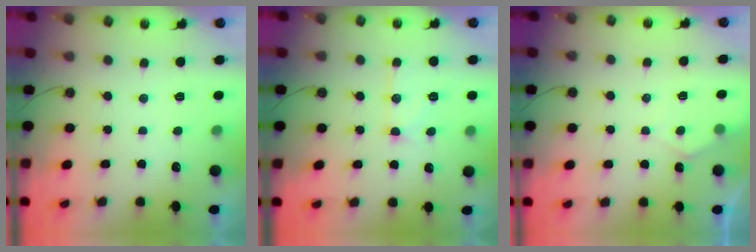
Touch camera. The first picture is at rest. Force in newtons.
{"total": 11.7, "press": 11.7, "slide": 1.0}
{"total": 4.6, "press": 4.6, "slide": 0.6}